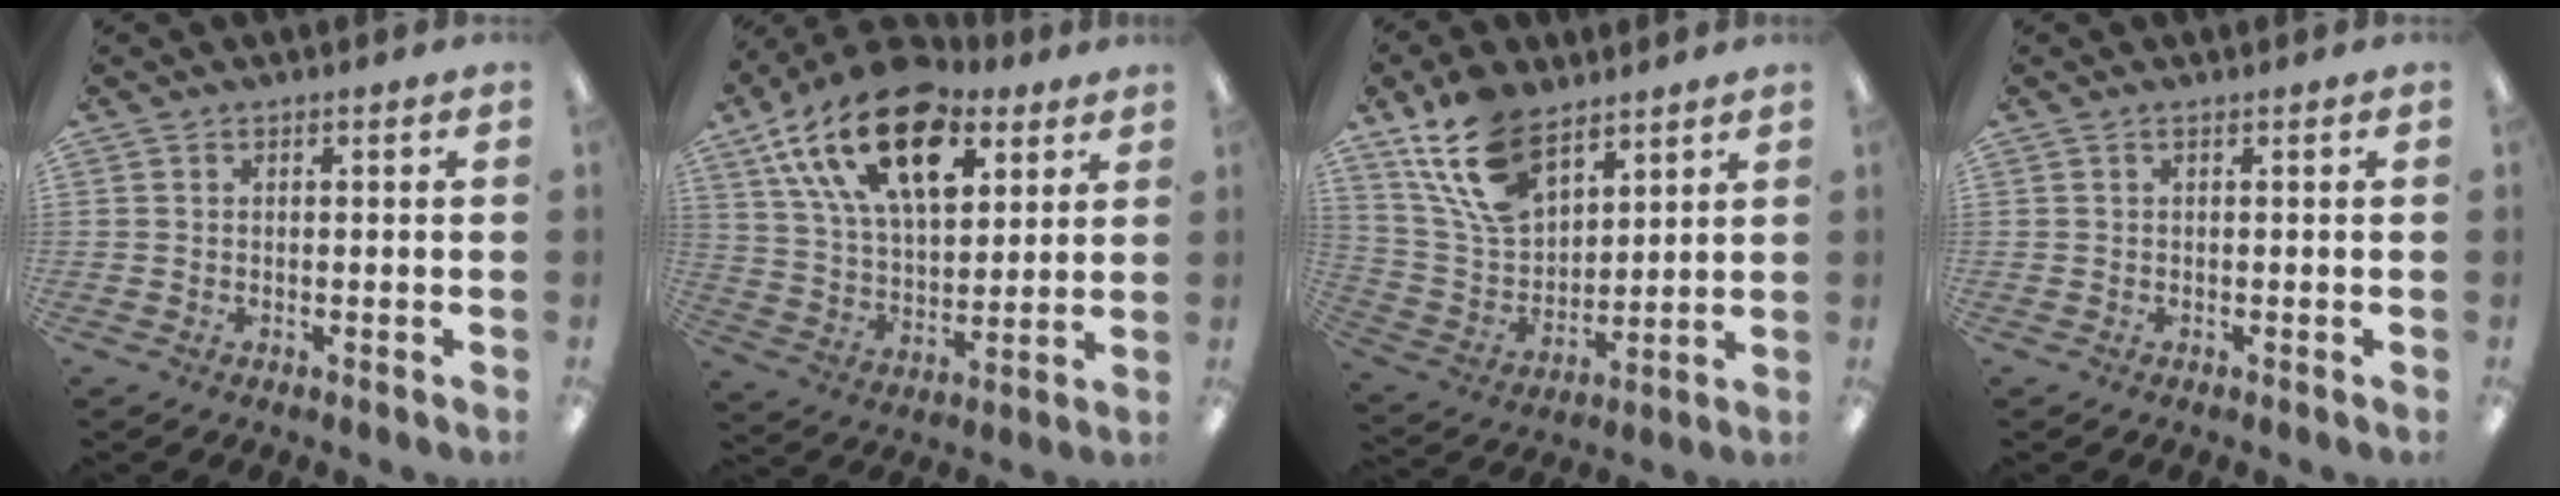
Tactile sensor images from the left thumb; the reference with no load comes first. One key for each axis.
{"total": 22.2, "fx": 11.8, "fy": 12.0, "fz": 14.5, "tx": -0.254, "ty": -0.048, "tz": 0.207}
{"total": 16.9, "fx": 10.5, "fy": 9.5, "fz": 9.2, "tx": -0.190, "ty": -0.035, "tz": 0.198}
{"total": 0.0}